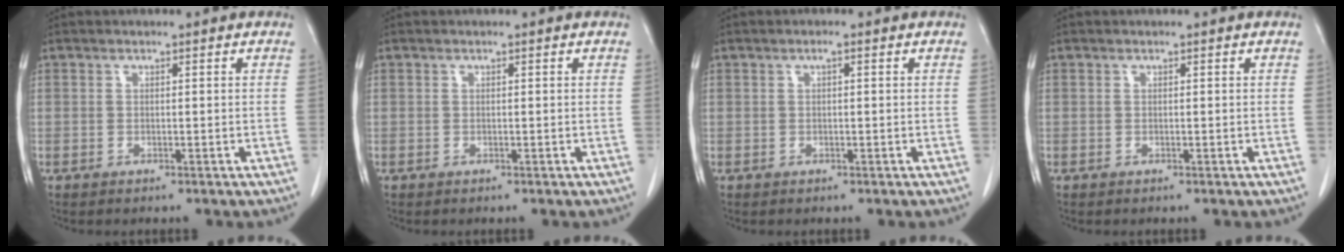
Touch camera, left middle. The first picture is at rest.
{"total": 0.0}
{"total": 0.7, "force": [0.3, 0.1, 0.6], "torque": [-0.014, 0.002, 0.004]}
{"total": 0.0}